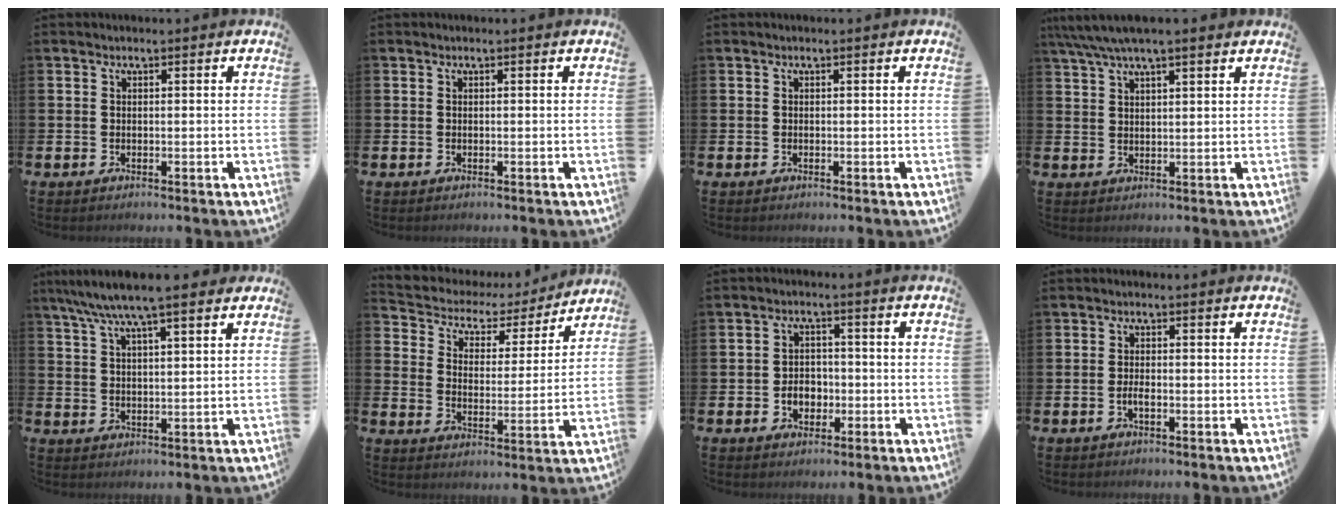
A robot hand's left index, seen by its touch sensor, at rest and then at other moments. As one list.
[{"total": 0.0}, {"total": 0.0}, {"total": 5.0, "force": [4.1, 1.0, 2.7], "torque": [-0.067, -0.002, 0.075]}, {"total": 7.6, "force": [6.6, 1.1, 3.7], "torque": [-0.085, -0.019, 0.118]}, {"total": 4.8, "force": [3.9, 2.7, 0.8], "torque": [-0.042, -0.028, 0.058]}, {"total": 3.4, "force": [-1.0, 2.7, 1.8], "torque": [-0.018, -0.004, -0.027]}, {"total": 1.4, "force": [-0.6, 0.5, 1.2], "torque": [-0.024, 0.002, -0.011]}]